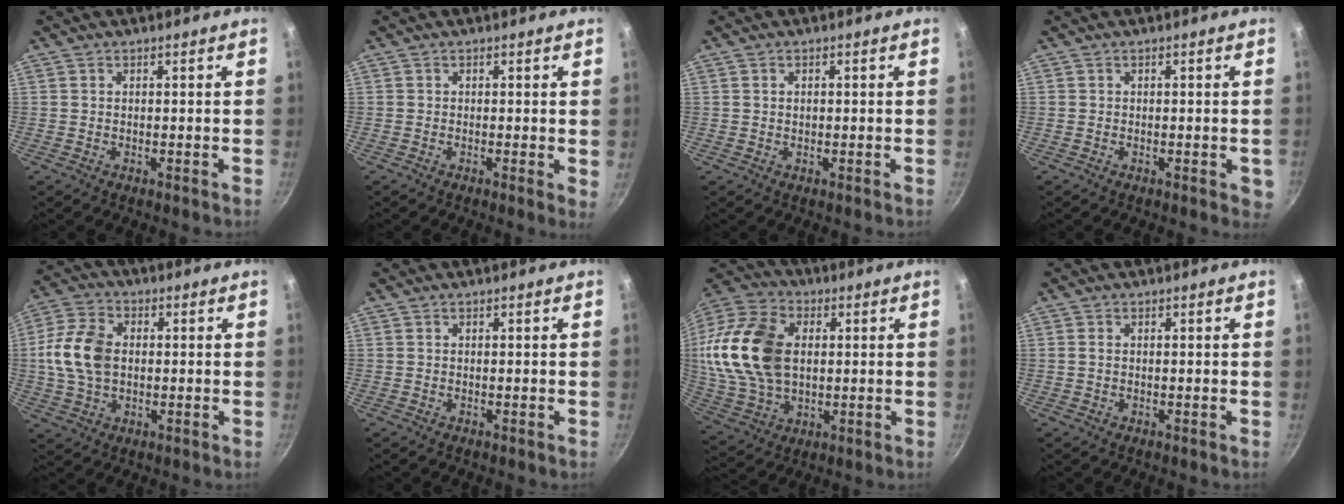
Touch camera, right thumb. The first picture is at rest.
{"total": 1.2, "force": [0.0, 0.4, 1.2], "torque": [-0.015, -0.005, -0.005]}
{"total": 1.1, "force": [0.2, 0.8, 0.7], "torque": [-0.011, 0.003, 0.003]}
{"total": 2.3, "force": [-0.7, 1.3, 1.8], "torque": [-0.014, -0.002, -0.010]}
{"total": 12.0, "force": [0.6, 8.3, 8.6], "torque": [-0.160, 0.016, 0.002]}
{"total": 0.0}
{"total": 21.3, "force": [2.5, 14.5, 15.4], "torque": [-0.289, 0.011, 0.048]}
{"total": 1.0, "force": [0.1, 0.7, 0.7], "torque": [-0.013, 0.002, 0.001]}